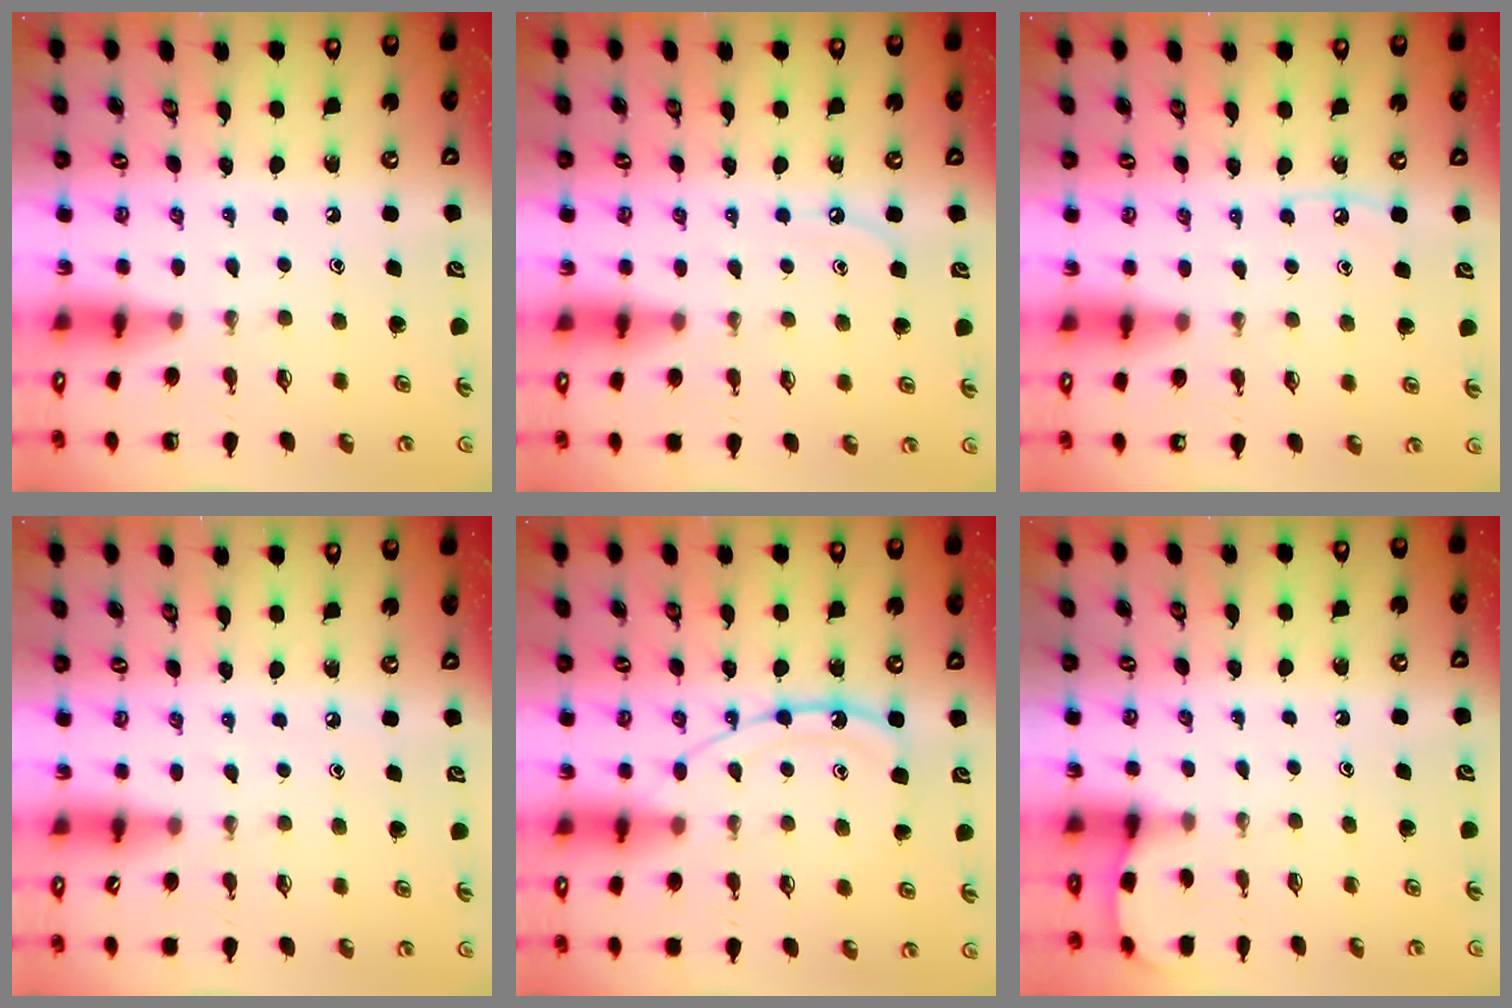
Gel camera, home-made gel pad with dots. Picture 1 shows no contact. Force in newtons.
{"total": 7.0, "press": 7.0, "slide": 0.7}
{"total": 3.2, "press": 3.1, "slide": 0.4}
{"total": 2.8, "press": 2.8, "slide": 0.4}
{"total": 12.8, "press": 12.7, "slide": 0.9}
{"total": 1.3, "press": 1.3, "slide": 0.1}